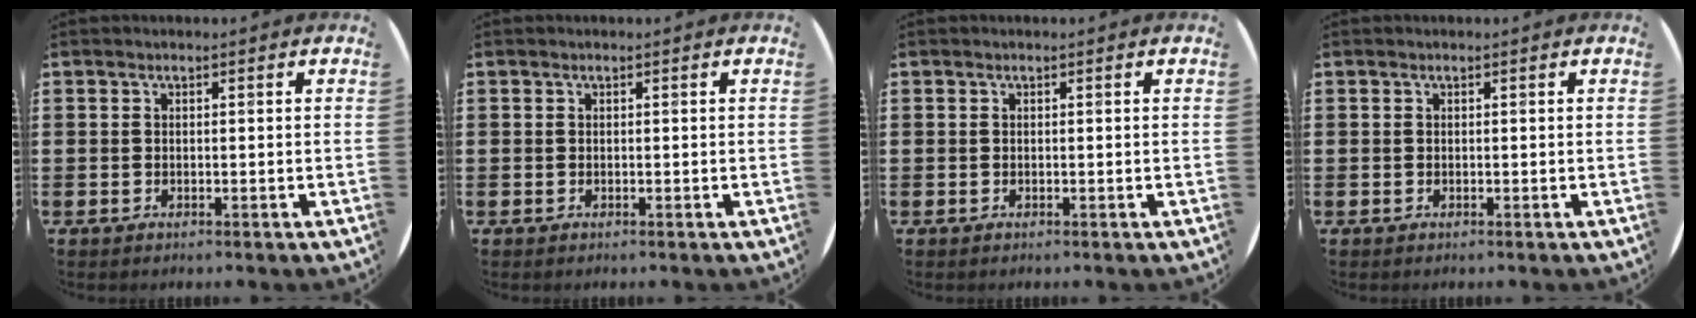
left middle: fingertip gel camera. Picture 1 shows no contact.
{"total": 0.0}
{"total": 0.0}
{"total": 0.0}